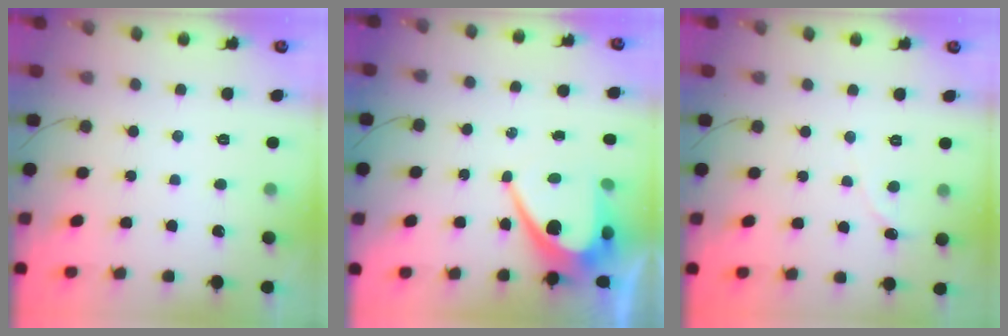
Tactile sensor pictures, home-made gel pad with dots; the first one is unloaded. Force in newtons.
{"total": 9.6, "press": 9.6, "slide": 0.5}
{"total": 0.0}